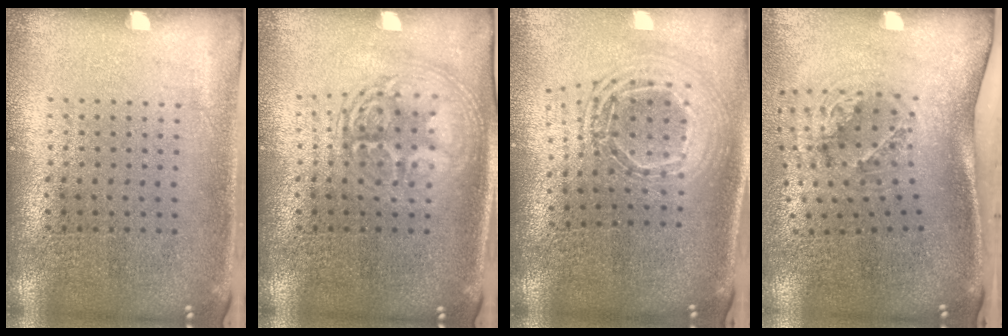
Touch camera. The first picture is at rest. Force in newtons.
{"total": 2.8, "press": 2.7, "slide": 0.3}
{"total": 2.1, "press": 1.7, "slide": 1.3}
{"total": 1.8, "press": 1.3, "slide": 1.3}